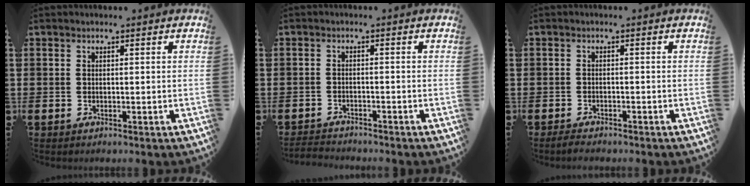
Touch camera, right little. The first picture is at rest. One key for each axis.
{"total": 1.7, "fx": -1.7, "fy": 0.0, "fz": -0.1, "tx": -0.002, "ty": 0.001, "tz": -0.037}
{"total": 1.2, "fx": -1.1, "fy": 0.2, "fz": 0.4, "tx": -0.010, "ty": 0.002, "tz": -0.024}